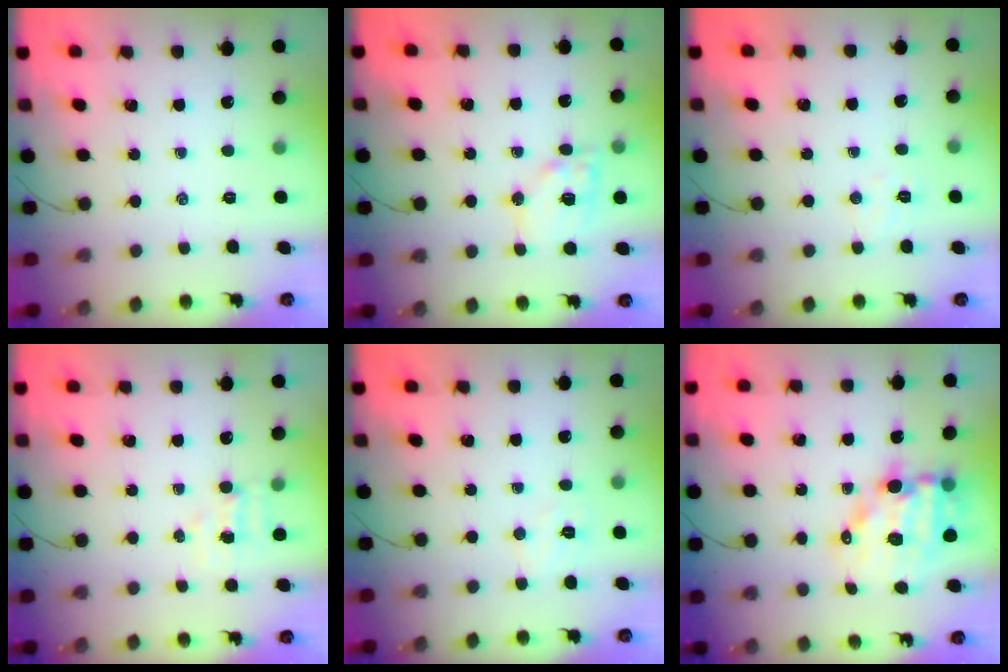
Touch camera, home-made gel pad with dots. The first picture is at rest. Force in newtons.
{"total": 11.6, "press": 11.4, "slide": 2.0}
{"total": 4.0, "press": 3.9, "slide": 0.9}
{"total": 3.7, "press": 3.6, "slide": 1.0}
{"total": 4.1, "press": 4.0, "slide": 1.0}
{"total": 12.0, "press": 11.5, "slide": 3.1}